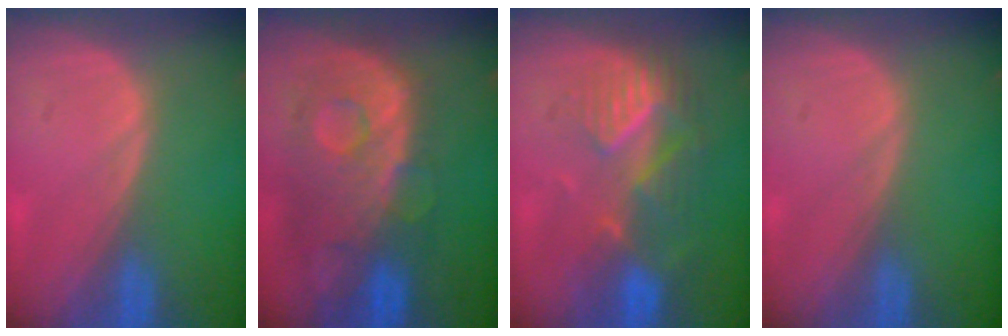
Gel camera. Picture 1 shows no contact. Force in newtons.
{"total": 11.3, "press": 9.8, "slide": 5.7}
{"total": 9.0, "press": 7.8, "slide": 4.4}
{"total": 0.0}